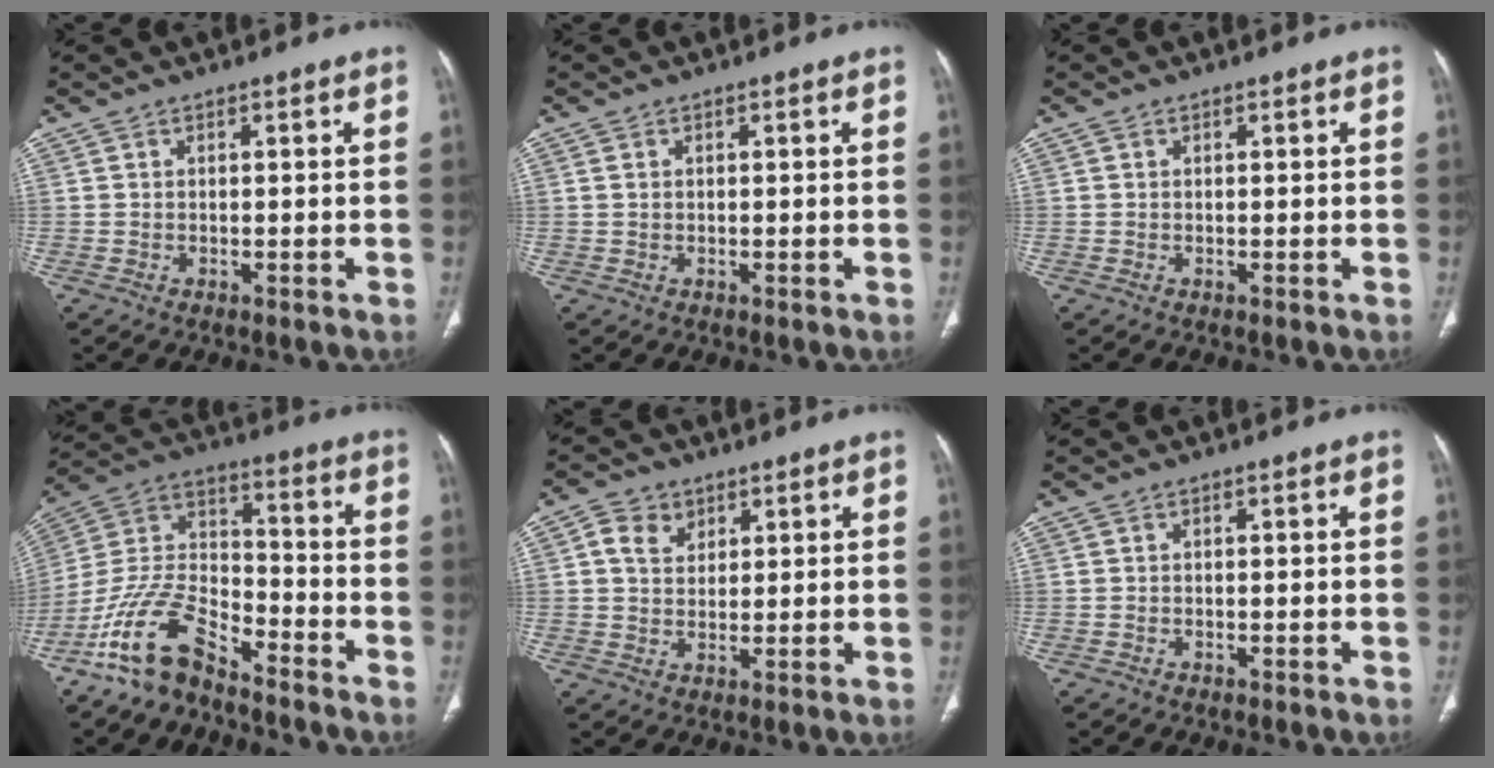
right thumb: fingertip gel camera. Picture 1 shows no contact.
{"total": 1.0, "force": [0.3, 0.7, 0.6], "torque": [-0.014, 0.001, 0.009]}
{"total": 0.0}
{"total": 13.7, "force": [-10.3, 5.5, 7.2], "torque": [-0.139, 0.079, -0.204]}
{"total": 5.2, "force": [2.2, 4.1, 2.3], "torque": [-0.023, -0.005, 0.040]}
{"total": 0.0}